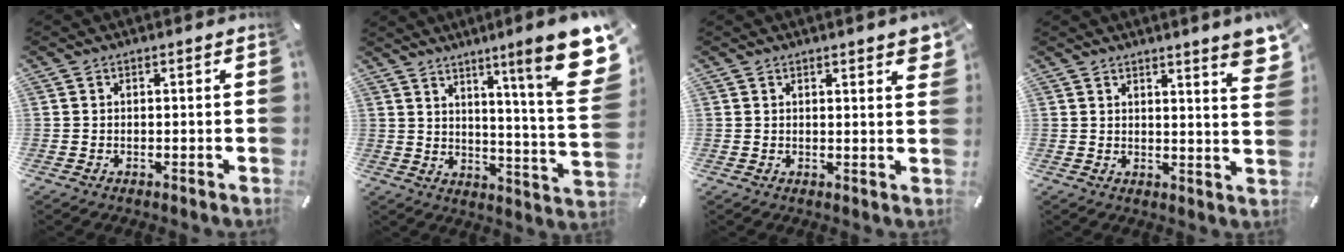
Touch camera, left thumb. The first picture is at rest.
{"total": 16.8, "force": [8.8, 1.4, 14.3], "torque": [-0.207, -0.078, 0.122]}
{"total": 2.6, "force": [1.9, 0.2, 1.7], "torque": [-0.030, -0.005, 0.031]}
{"total": 6.0, "force": [3.9, 0.2, 4.5], "torque": [-0.069, -0.028, 0.064]}